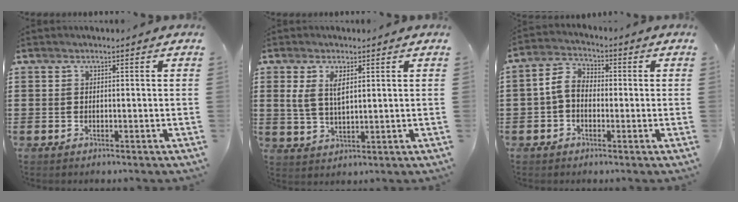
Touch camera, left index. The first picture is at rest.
{"total": 4.4, "force": [1.8, 1.8, 3.6], "torque": [-0.078, 0.007, 0.030]}
{"total": 5.0, "force": [-0.7, 3.5, 3.5], "torque": [-0.084, 0.012, -0.018]}